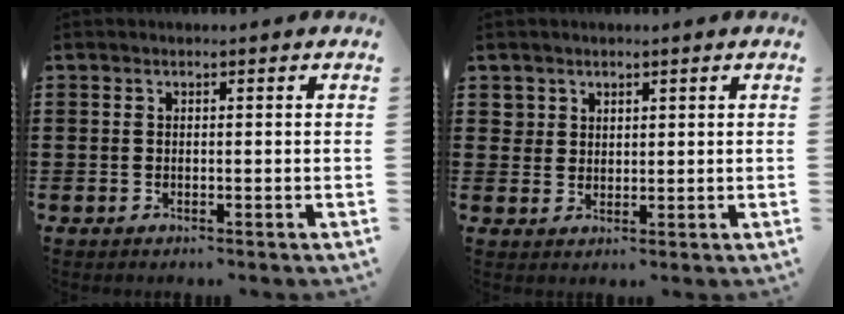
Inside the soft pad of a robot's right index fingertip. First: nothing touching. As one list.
[{"total": 2.3, "force": [1.6, 1.7, 0.2], "torque": [-0.011, 0.008, 0.032]}]